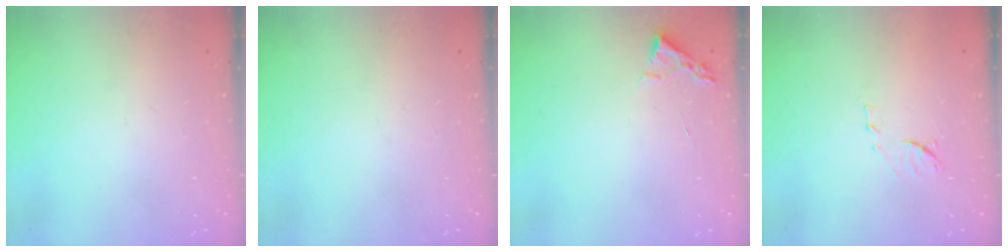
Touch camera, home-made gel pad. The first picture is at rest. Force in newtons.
{"total": 0.0}
{"total": 2.4, "press": 2.3, "slide": 0.3}
{"total": 7.9, "press": 7.9, "slide": 0.7}